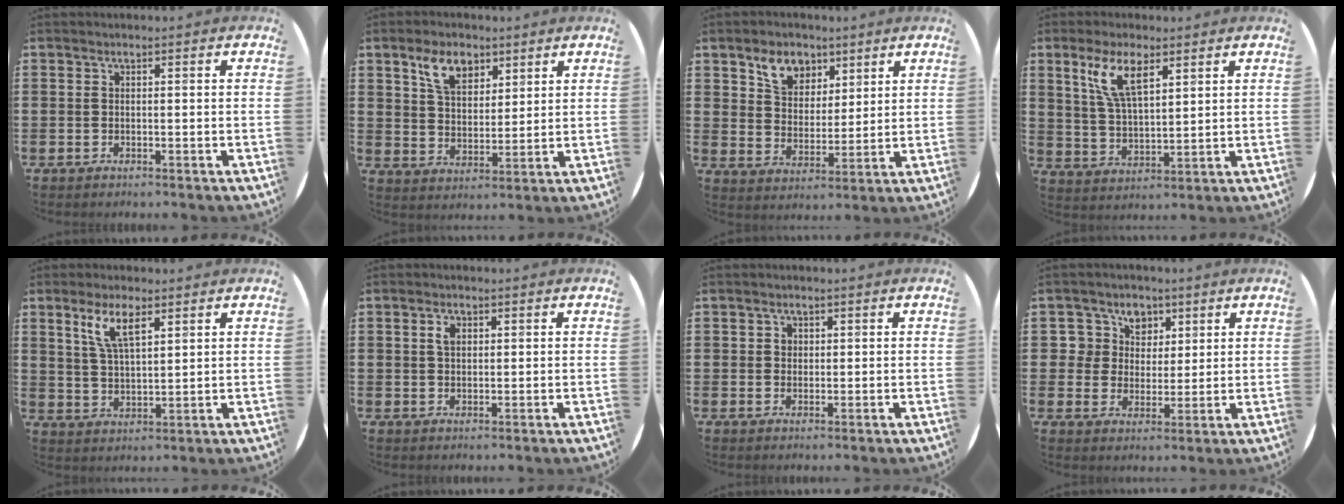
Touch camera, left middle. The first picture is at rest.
{"total": 6.2, "force": [4.1, 3.4, 3.1], "torque": [-0.059, 0.002, 0.073]}
{"total": 6.0, "force": [4.4, 3.7, 1.6], "torque": [-0.033, 0.000, 0.081]}
{"total": 7.1, "force": [4.3, 2.3, 5.1], "torque": [-0.114, 0.003, 0.076]}
{"total": 6.0, "force": [3.6, 1.8, 4.4], "torque": [-0.090, 0.005, 0.061]}
{"total": 1.9, "force": [0.8, 1.2, 1.2], "torque": [-0.018, 0.004, 0.013]}
{"total": 1.2, "force": [0.6, 1.0, 0.2], "torque": [0.003, 0.000, 0.011]}
{"total": 4.9, "force": [2.6, 4.1, 0.3], "torque": [-0.025, 0.012, 0.046]}